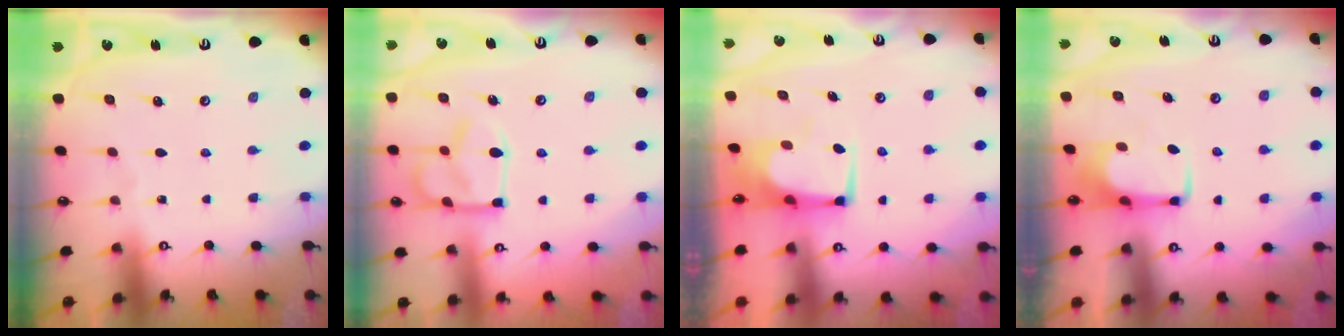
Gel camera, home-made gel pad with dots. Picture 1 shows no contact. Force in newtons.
{"total": 14.4, "press": 14.3, "slide": 1.2}
{"total": 1.5, "press": 1.5, "slide": 0.2}
{"total": 1.6, "press": 1.6, "slide": 0.2}